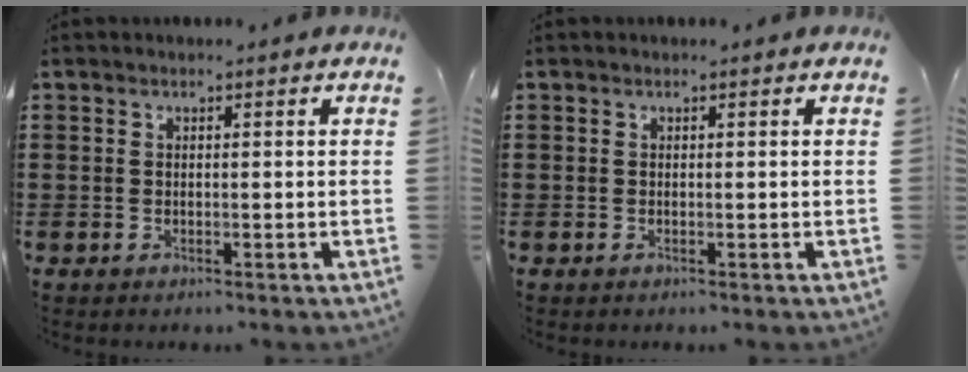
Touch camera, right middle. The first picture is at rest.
{"total": 0.0}